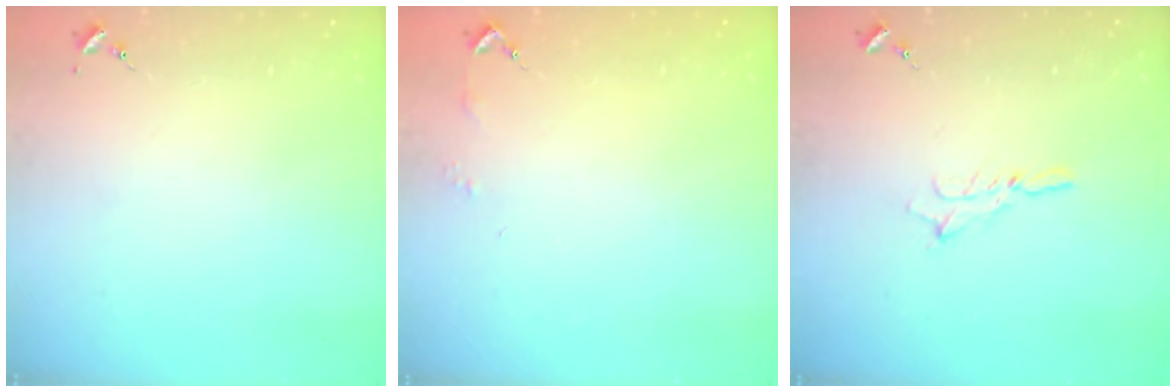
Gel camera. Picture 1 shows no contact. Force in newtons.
{"total": 2.9, "press": 2.8, "slide": 0.3}
{"total": 5.6, "press": 5.6, "slide": 0.2}